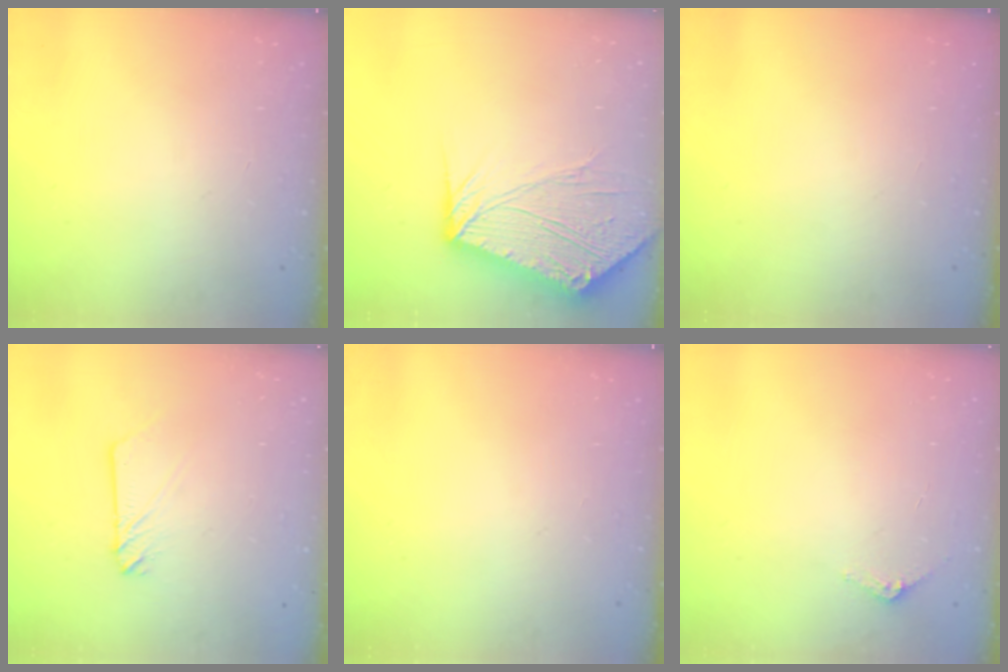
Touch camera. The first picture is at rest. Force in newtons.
{"total": 16.8, "press": 16.7, "slide": 2.1}
{"total": 0.0}
{"total": 3.0, "press": 3.0, "slide": 0.2}
{"total": 0.0}
{"total": 2.9, "press": 2.9, "slide": 0.2}